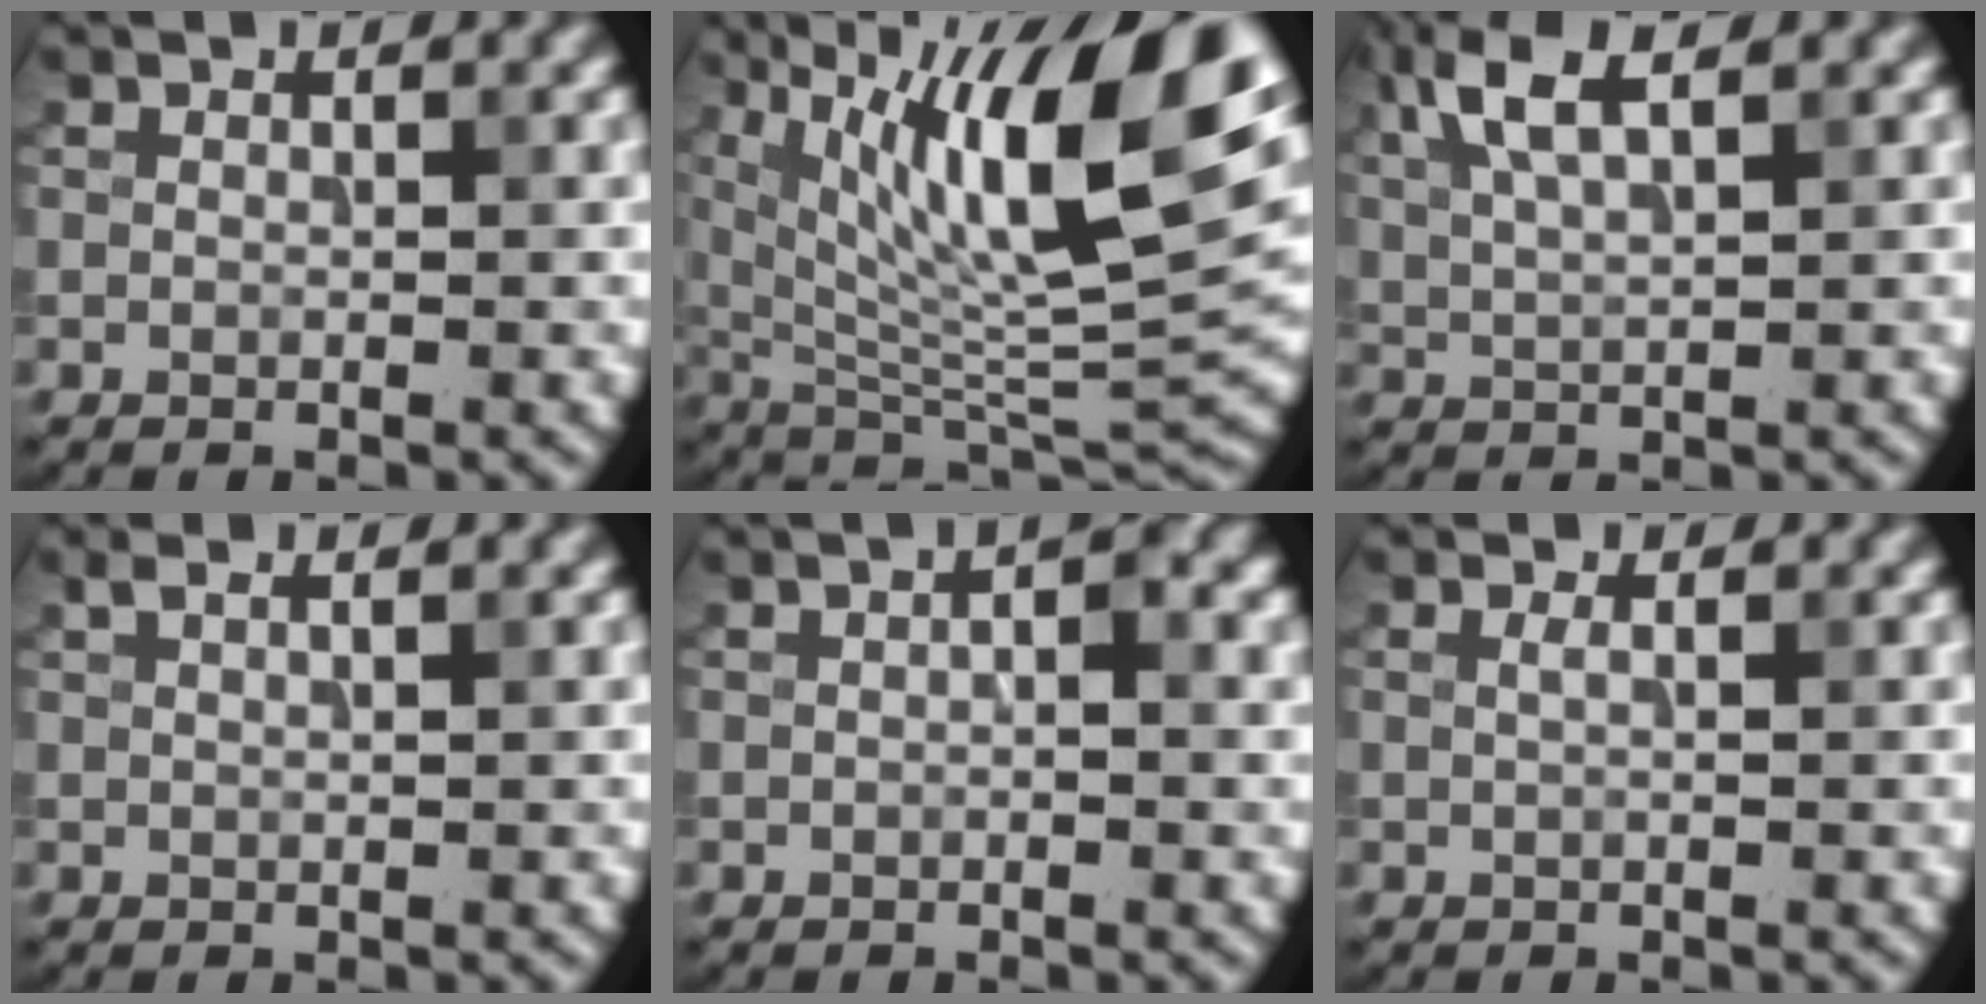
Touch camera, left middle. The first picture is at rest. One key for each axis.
{"total": 15.5, "fx": 6.3, "fy": 5.0, "fz": 13.2, "tx": -0.221, "ty": 0.002, "tz": 0.109}
{"total": 5.1, "fx": 2.7, "fy": 1.6, "fz": 4.0, "tx": -0.090, "ty": 0.011, "tz": 0.054}
{"total": 1.8, "fx": 1.3, "fy": 0.5, "fz": 1.1, "tx": -0.017, "ty": 0.003, "tz": 0.014}
{"total": 1.7, "fx": 0.2, "fy": 0.6, "fz": 1.6, "tx": -0.023, "ty": 0.004, "tz": 0.002}
{"total": 0.8, "fx": 0.3, "fy": 0.3, "fz": 0.7, "tx": -0.012, "ty": -0.001, "tz": 0.001}